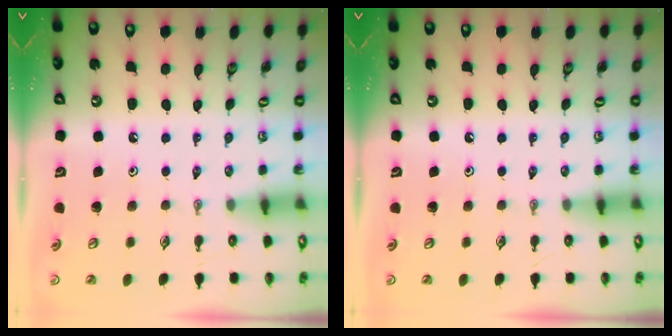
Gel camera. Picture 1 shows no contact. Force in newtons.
{"total": 0.0}